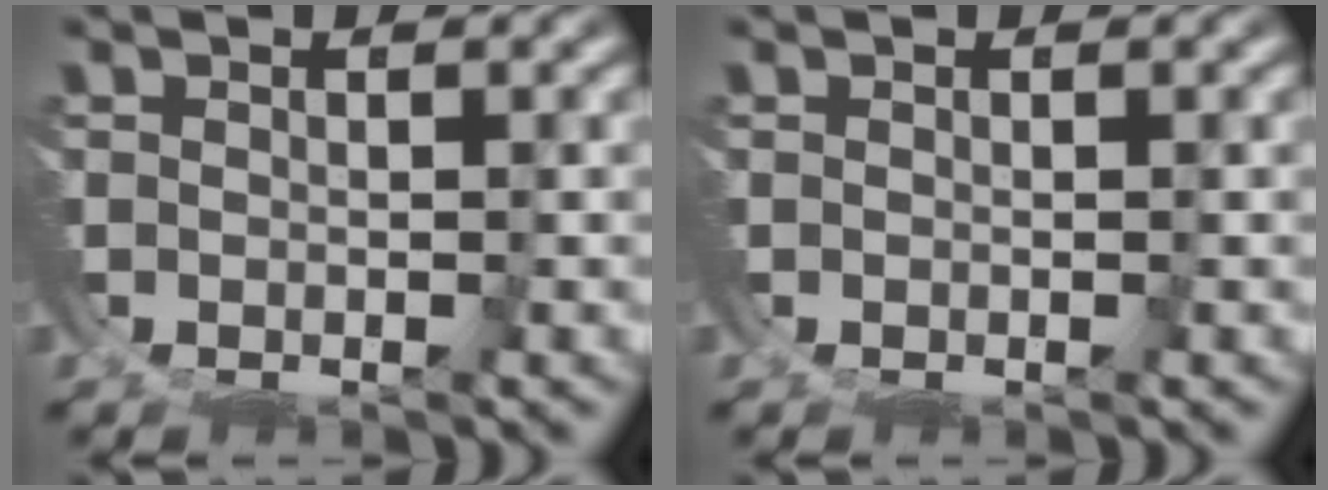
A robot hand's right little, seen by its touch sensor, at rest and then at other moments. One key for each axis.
{"total": 0.0}